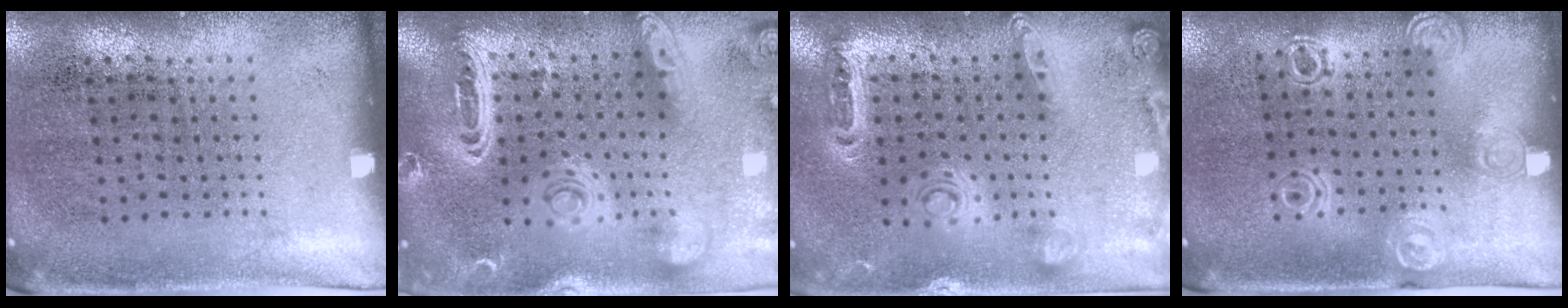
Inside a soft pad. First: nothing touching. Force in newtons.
{"total": 3.4, "press": 2.7, "slide": 2.0}
{"total": 1.4, "press": 1.4, "slide": 0.3}
{"total": 1.3, "press": 1.2, "slide": 0.3}